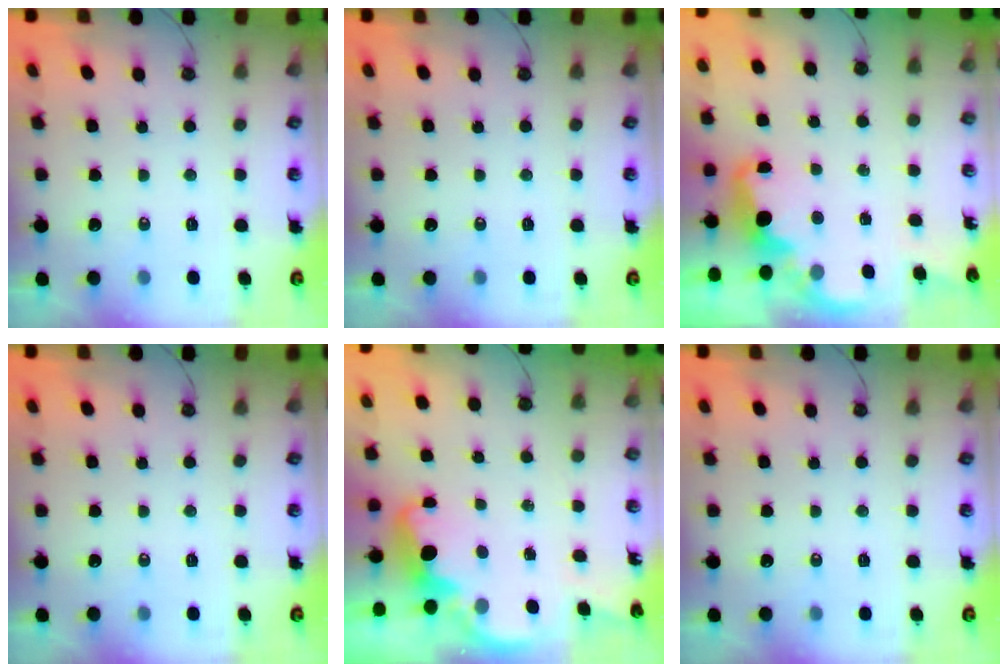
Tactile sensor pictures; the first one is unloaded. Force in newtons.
{"total": 0.0}
{"total": 2.6, "press": 2.5, "slide": 0.7}
{"total": 0.0}
{"total": 3.0, "press": 3.0, "slide": 0.6}
{"total": 0.0}